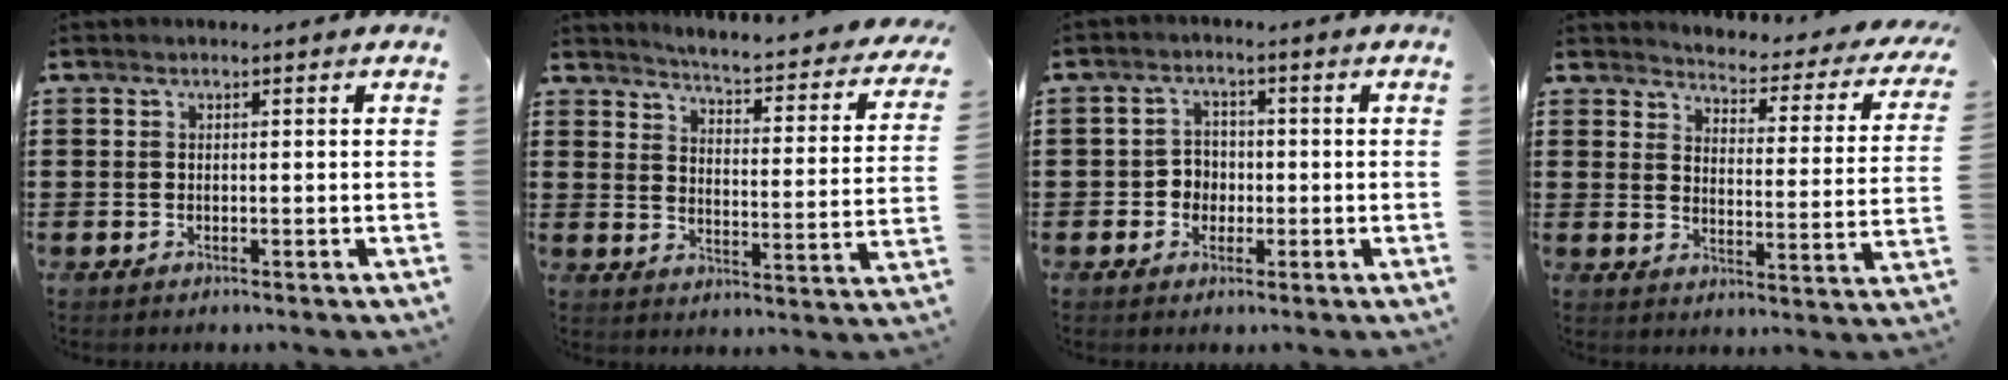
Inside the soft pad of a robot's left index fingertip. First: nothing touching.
{"total": 3.6, "force": [3.4, -0.7, 1.0], "torque": [-0.034, -0.042, 0.046]}
{"total": 3.2, "force": [-0.8, 2.8, 1.2], "torque": [-0.034, 0.006, -0.020]}
{"total": 3.0, "force": [2.9, 0.0, 0.5], "torque": [-0.024, -0.035, 0.040]}